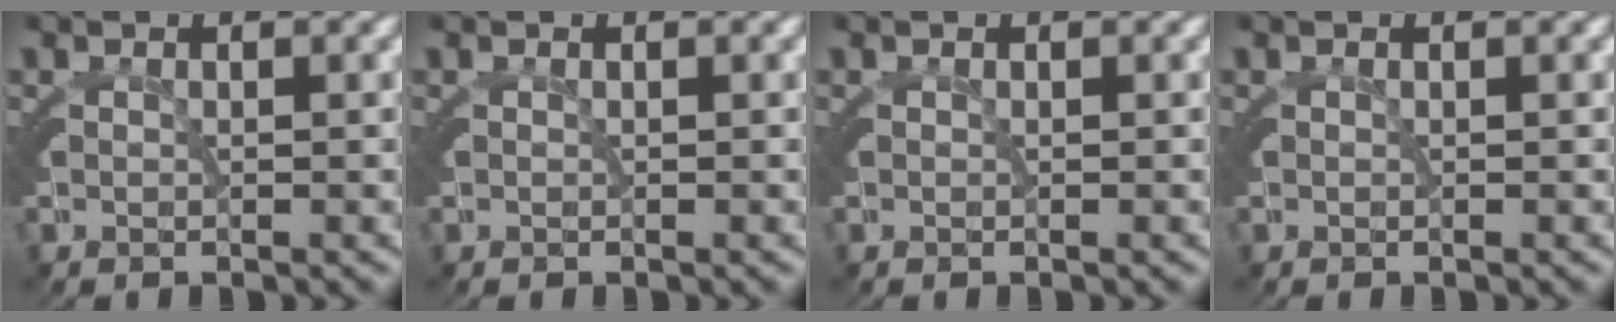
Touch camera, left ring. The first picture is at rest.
{"total": 0.0}
{"total": 0.0}
{"total": 0.0}